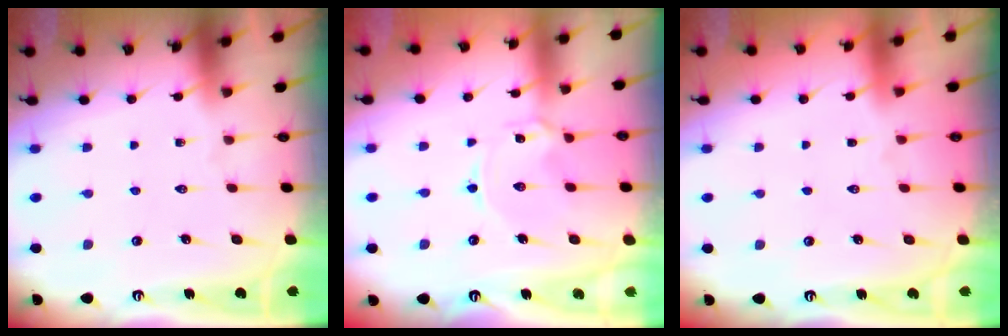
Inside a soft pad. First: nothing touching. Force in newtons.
{"total": 2.4, "press": 2.4, "slide": 0.3}
{"total": 1.4, "press": 1.4, "slide": 0.2}